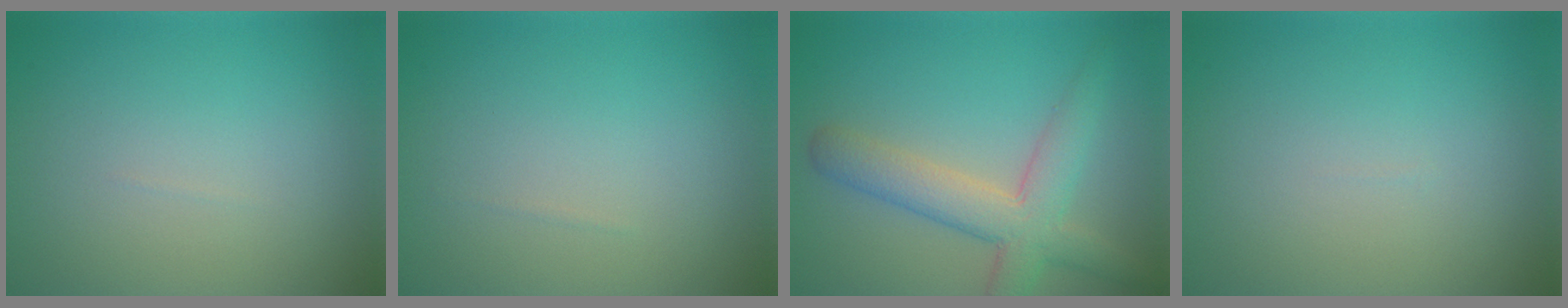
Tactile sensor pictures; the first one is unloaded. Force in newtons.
{"total": 0.0}
{"total": 5.5, "press": 5.5, "slide": 0.5}
{"total": 0.0}